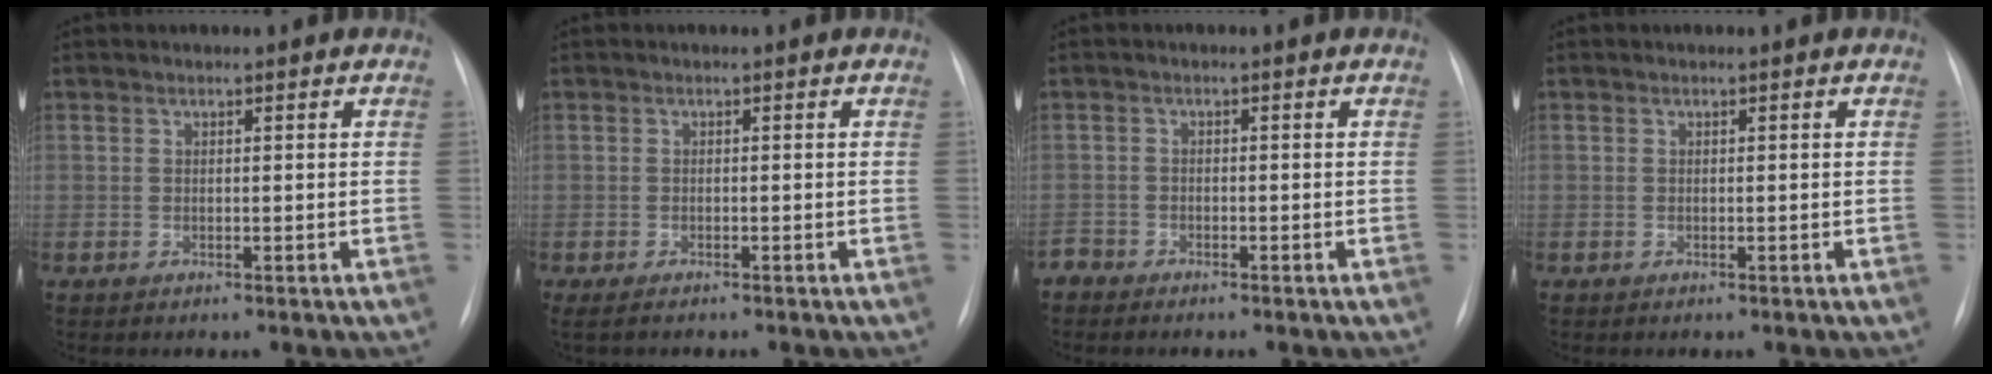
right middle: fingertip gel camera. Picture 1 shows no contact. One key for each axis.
{"total": 3.0, "fx": -2.5, "fy": 0.7, "fz": 1.5, "tx": -0.023, "ty": -0.008, "tz": -0.033}
{"total": 1.7, "fx": -1.6, "fy": 0.5, "fz": -0.2, "tx": 0.003, "ty": -0.002, "tz": -0.032}
{"total": 0.0}